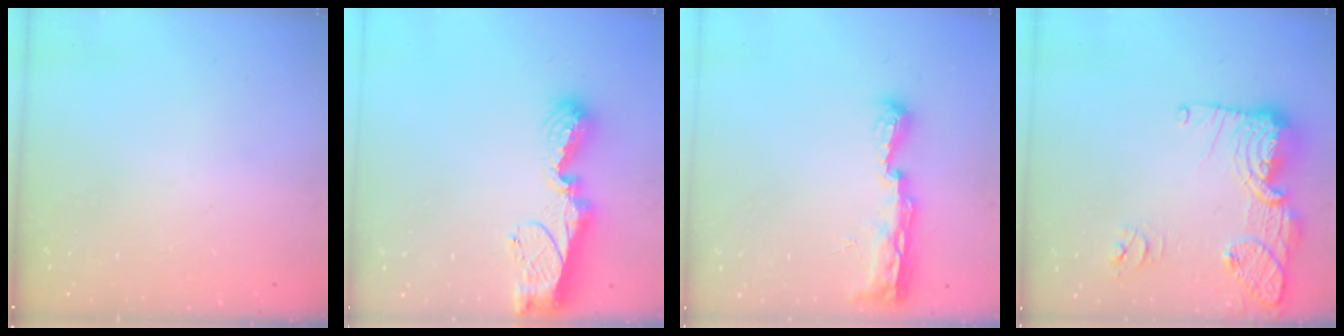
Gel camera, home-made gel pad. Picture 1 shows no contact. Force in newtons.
{"total": 11.3, "press": 11.2, "slide": 1.0}
{"total": 9.3, "press": 9.3, "slide": 0.5}
{"total": 17.6, "press": 17.3, "slide": 3.3}